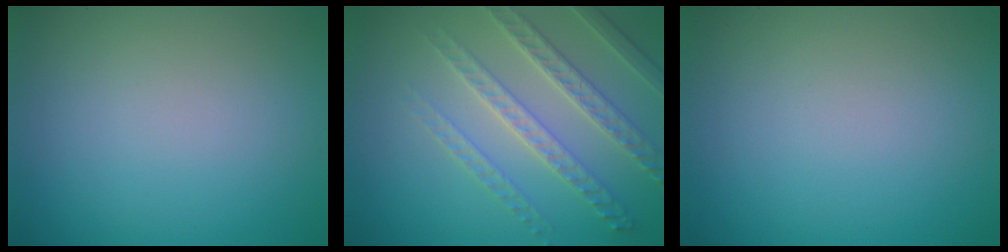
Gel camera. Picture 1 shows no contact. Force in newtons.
{"total": 4.1, "press": 4.0, "slide": 0.9}
{"total": 0.0}